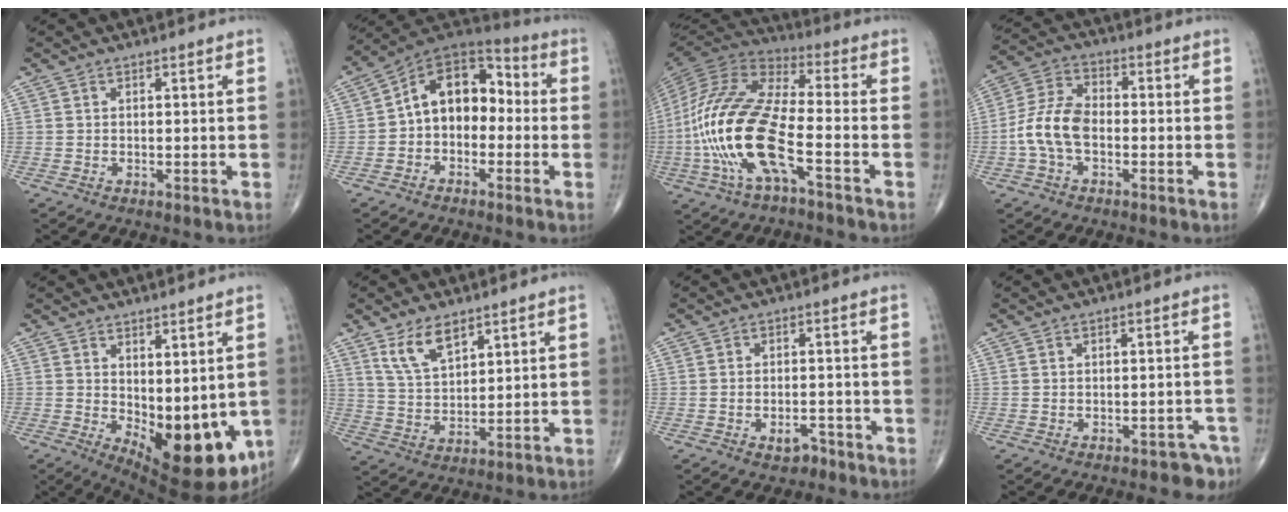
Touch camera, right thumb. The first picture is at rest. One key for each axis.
{"total": 12.8, "fx": -0.9, "fy": 9.0, "fz": 9.1, "tx": -0.102, "ty": 0.051, "tz": -0.035}
{"total": 21.0, "fx": -6.0, "fy": 7.1, "fz": 18.8, "tx": -0.417, "ty": 0.029, "tz": -0.110}
{"total": 9.5, "fx": -2.0, "fy": 5.8, "fz": 7.3, "tx": -0.149, "ty": 0.030, "tz": -0.049}
{"total": 14.8, "fx": -1.8, "fy": 6.7, "fz": 13.1, "tx": -0.159, "ty": -0.029, "tz": -0.002}
{"total": 7.6, "fx": 4.9, "fy": 3.4, "fz": 4.7, "tx": -0.076, "ty": -0.028, "tz": 0.101}
{"total": 3.1, "fx": -1.9, "fy": 1.7, "fz": 1.7, "tx": -0.020, "ty": 0.015, "tz": -0.027}
{"total": 4.7, "fx": -3.4, "fy": 2.4, "fz": 2.2, "tx": -0.014, "ty": 0.022, "tz": -0.038}